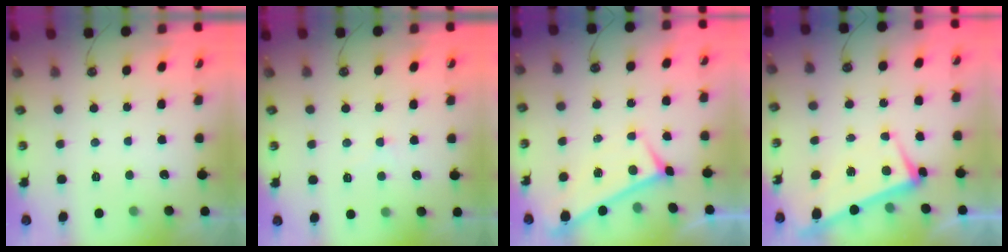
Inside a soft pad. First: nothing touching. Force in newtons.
{"total": 0.6, "press": 0.4, "slide": 0.5}
{"total": 0.0}
{"total": 3.7, "press": 3.7, "slide": 0.7}